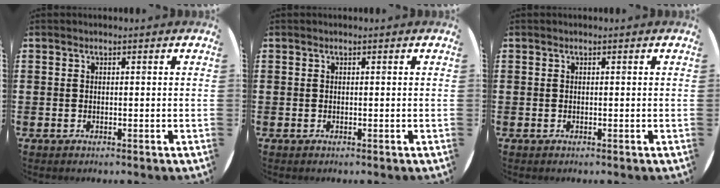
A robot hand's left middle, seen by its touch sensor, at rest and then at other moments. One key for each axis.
{"total": 0.0}
{"total": 0.0}